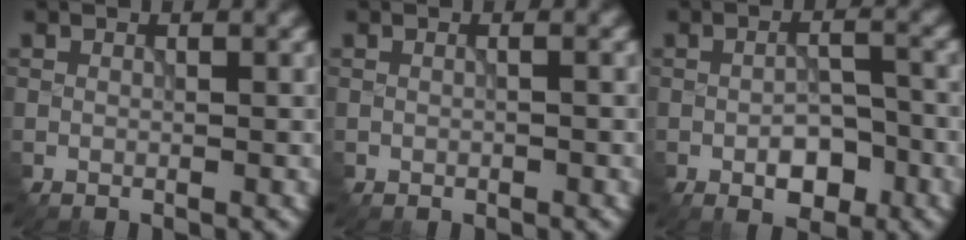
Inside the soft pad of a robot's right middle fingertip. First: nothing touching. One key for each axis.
{"total": 1.2, "fx": 0.1, "fy": 0.7, "fz": 0.9, "tx": -0.002, "ty": -0.001, "tz": 0.004}
{"total": 3.5, "fx": -1.6, "fy": 1.7, "fz": 2.6, "tx": -0.044, "ty": 0.001, "tz": -0.026}